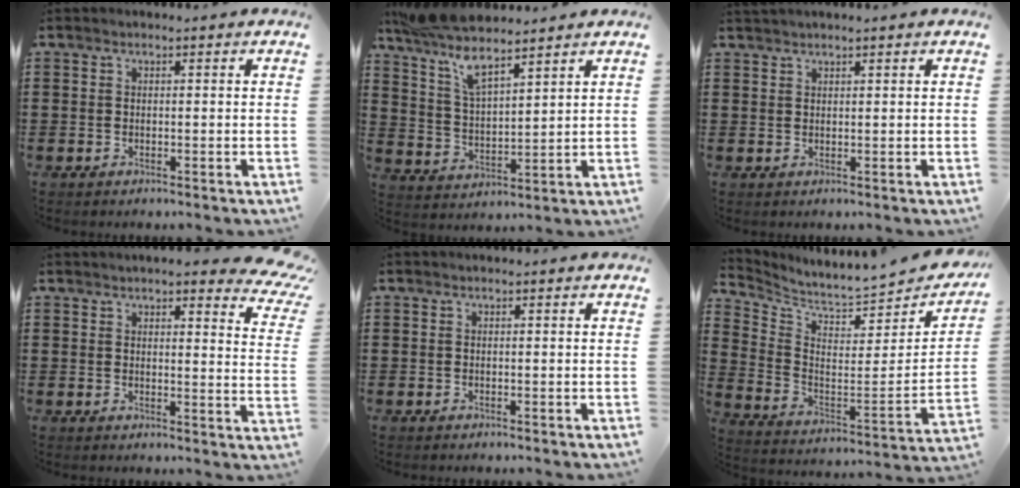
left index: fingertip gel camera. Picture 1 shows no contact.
{"total": 7.9, "force": [6.4, 1.2, 4.4], "torque": [-0.108, -0.024, 0.114]}
{"total": 1.2, "force": [1.1, 0.0, 0.4], "torque": [-0.010, -0.001, 0.021]}
{"total": 5.1, "force": [4.6, 0.8, 2.1], "torque": [-0.043, -0.016, 0.081]}
{"total": 0.0}
{"total": 5.2, "force": [5.0, -0.2, 1.4], "torque": [-0.058, -0.062, 0.081]}